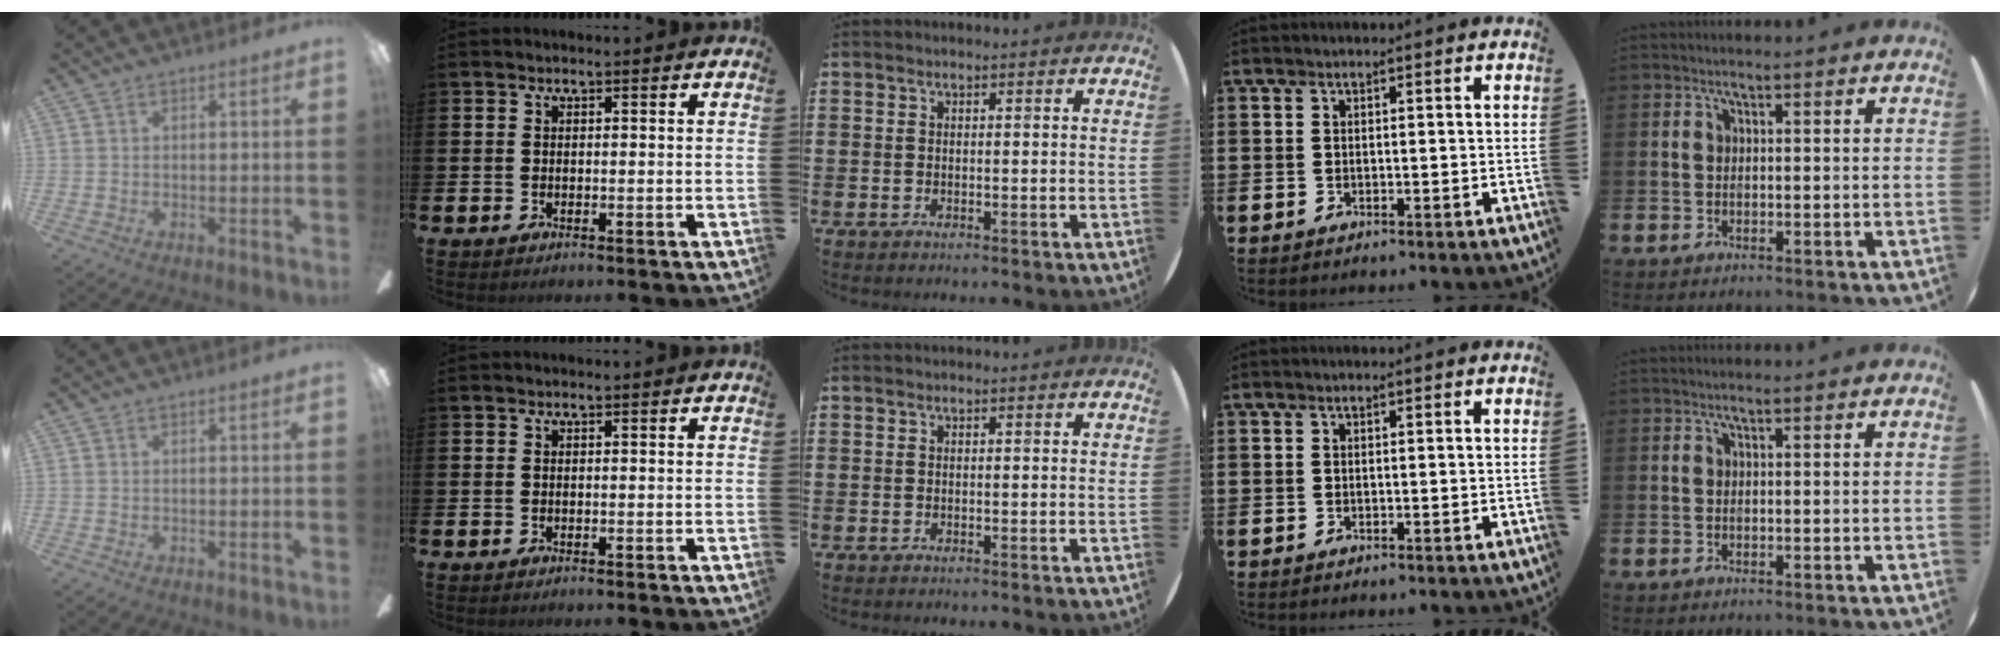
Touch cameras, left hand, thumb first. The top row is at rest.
{}